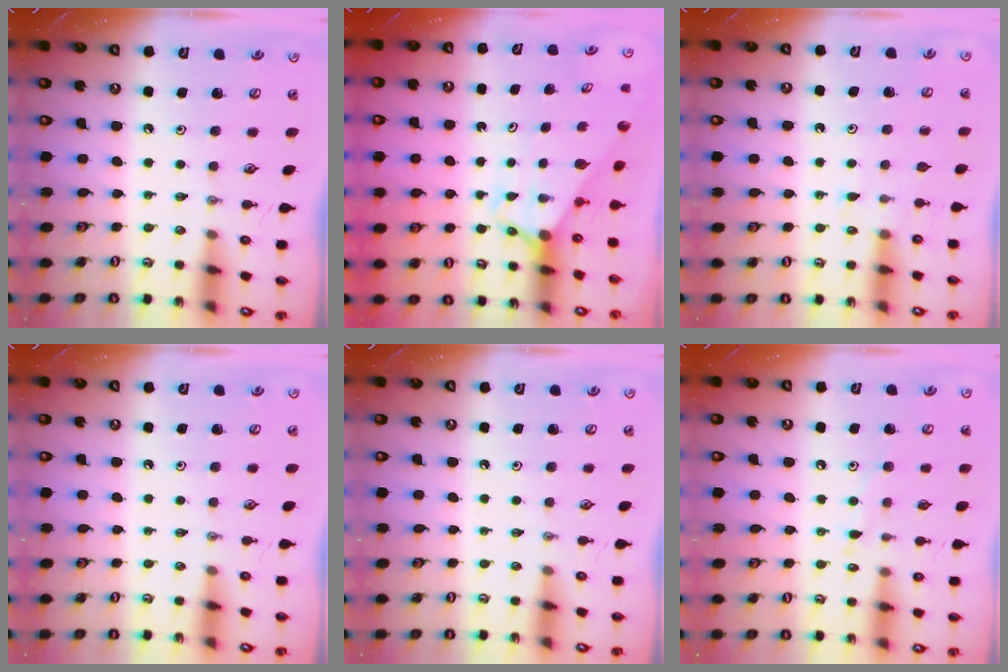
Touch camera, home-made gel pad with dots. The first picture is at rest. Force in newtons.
{"total": 2.8, "press": 2.8, "slide": 0.0}
{"total": 4.9, "press": 4.8, "slide": 0.6}
{"total": 0.0}
{"total": 0.0}
{"total": 5.6, "press": 5.5, "slide": 0.5}